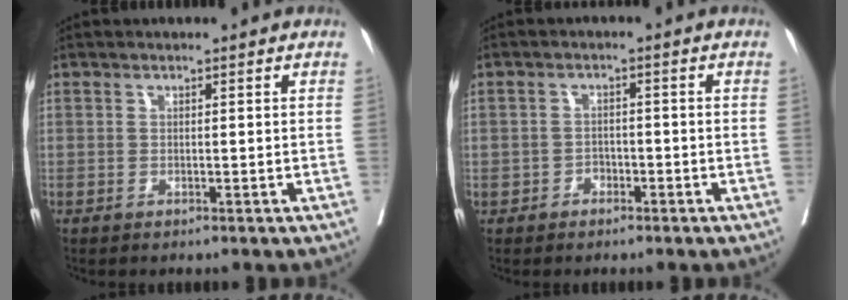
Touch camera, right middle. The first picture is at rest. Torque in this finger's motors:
{"motor_torque": [-0.14, 0.18, 0.00, -0.01]}